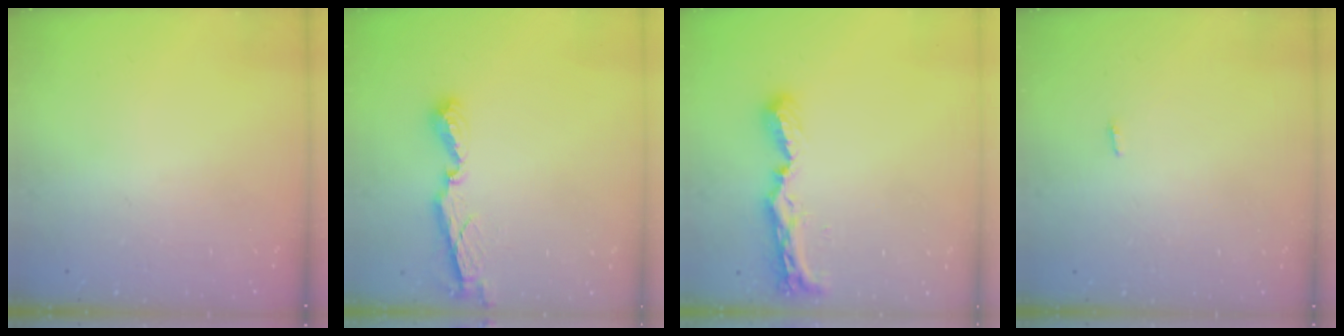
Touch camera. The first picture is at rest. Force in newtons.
{"total": 7.8, "press": 7.8, "slide": 0.5}
{"total": 8.8, "press": 8.8, "slide": 0.3}
{"total": 2.8, "press": 1.8, "slide": 2.2}